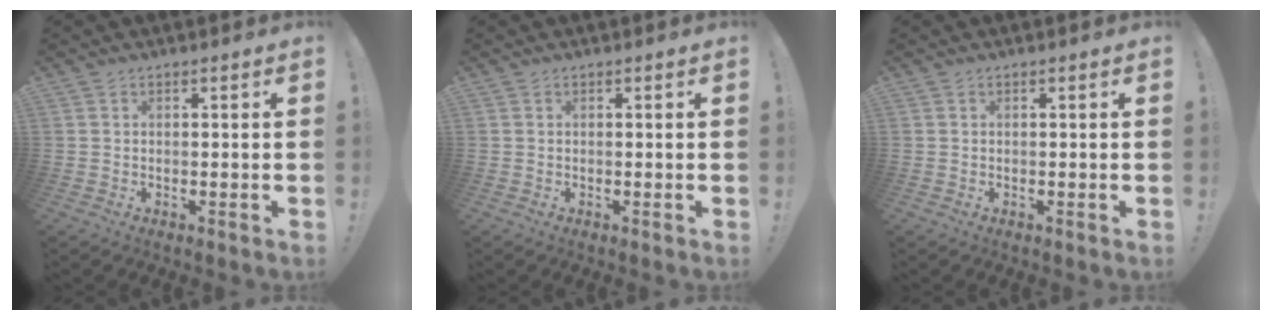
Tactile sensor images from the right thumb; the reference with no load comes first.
{"total": 0.0}
{"total": 0.0}